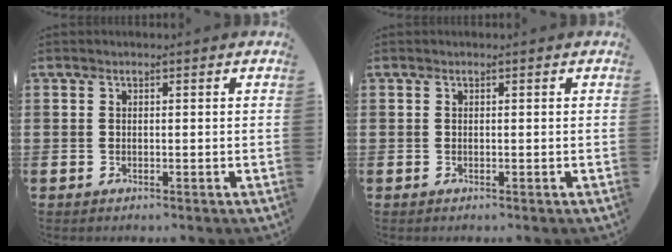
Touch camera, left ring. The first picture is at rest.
{"total": 0.0}